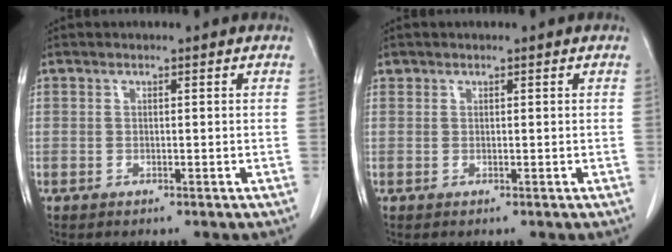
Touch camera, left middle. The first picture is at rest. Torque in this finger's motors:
{"motor_torque": [0.01, 0.09, -0.11, 0.00]}